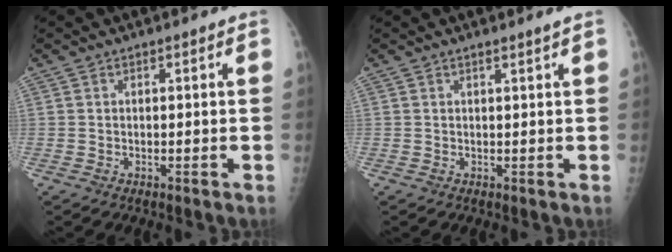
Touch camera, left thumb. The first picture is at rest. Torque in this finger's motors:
{"motor_torque": [0.14, -0.16, 0.30, 0.24, 0.03]}